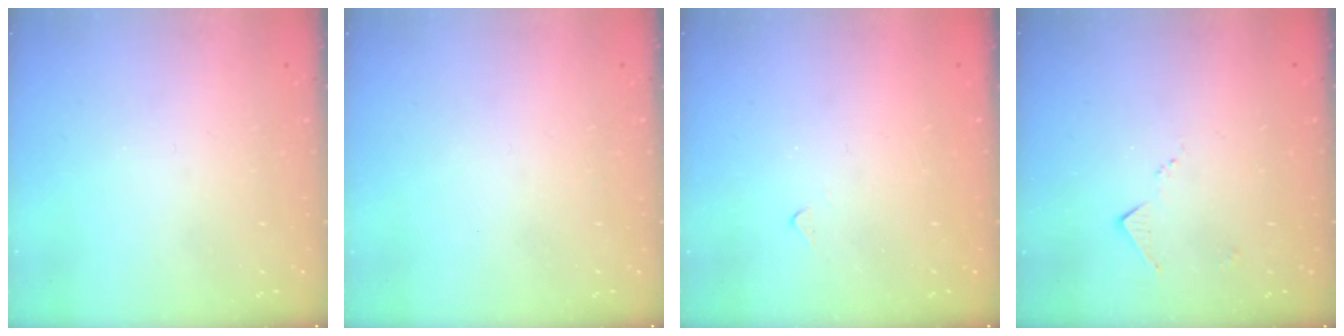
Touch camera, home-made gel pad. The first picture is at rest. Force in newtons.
{"total": 0.0}
{"total": 3.9, "press": 3.9, "slide": 0.5}
{"total": 6.1, "press": 6.0, "slide": 0.8}